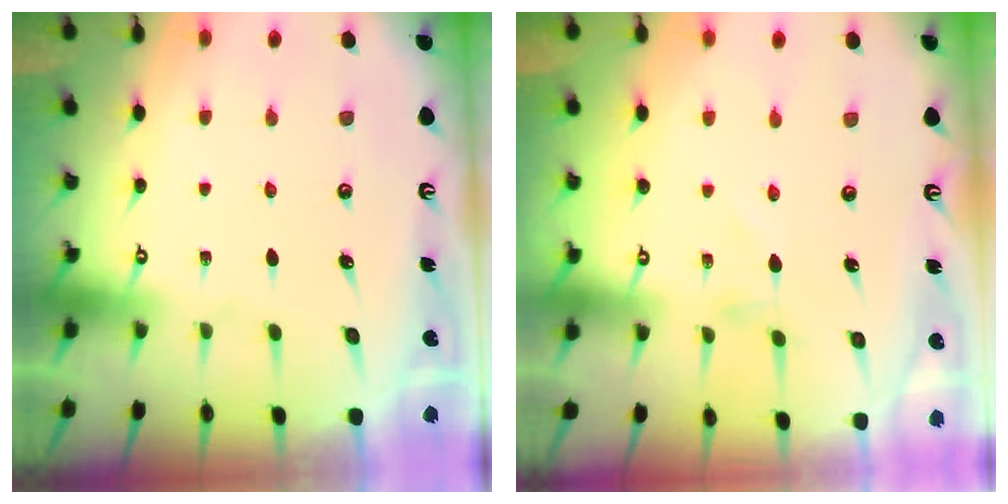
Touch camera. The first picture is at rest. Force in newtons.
{"total": 0.6, "press": 0.5, "slide": 0.3}